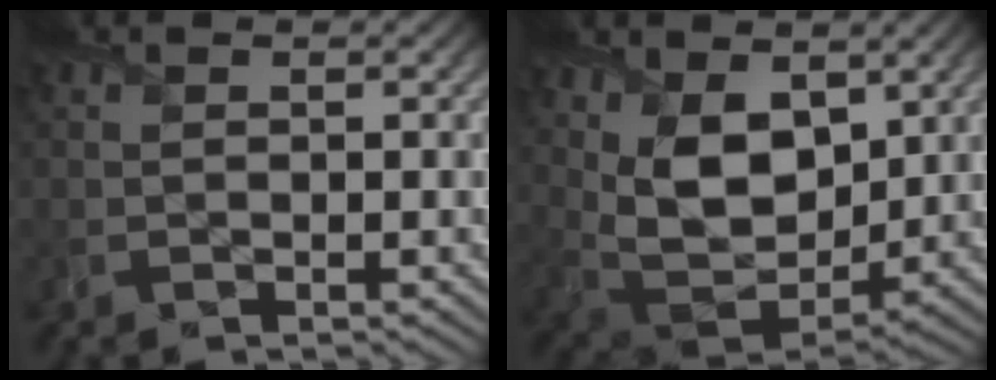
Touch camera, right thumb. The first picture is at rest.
{"total": 10.4, "force": [3.9, 6.3, 7.2], "torque": [-0.175, -0.011, 0.075]}